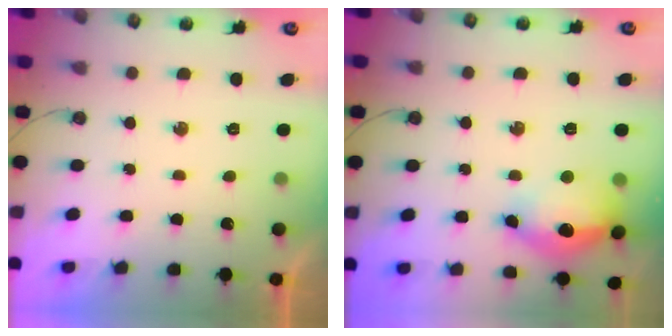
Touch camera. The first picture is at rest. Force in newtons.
{"total": 16.7, "press": 16.3, "slide": 3.5}